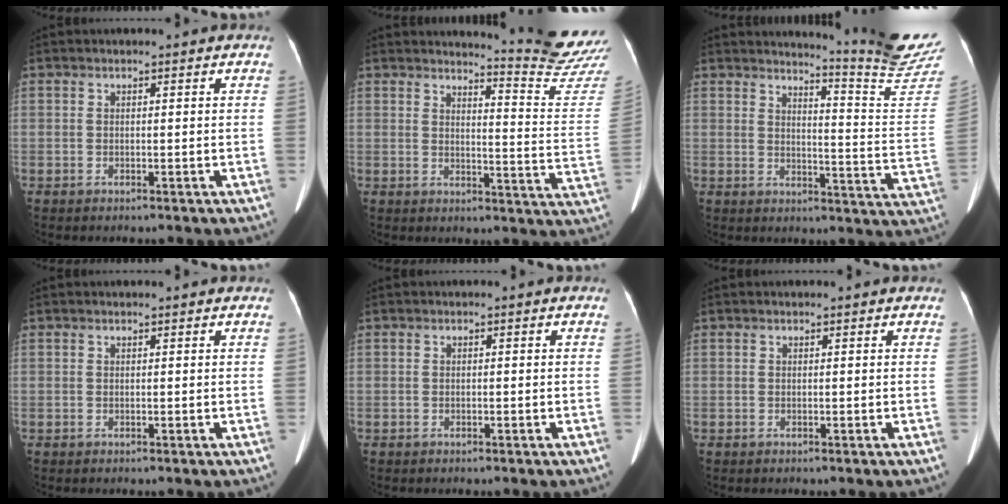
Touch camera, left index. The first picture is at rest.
{"total": 13.1, "force": [12.9, -2.6, 0.6], "torque": [-0.017, -0.144, 0.141]}
{"total": 15.1, "force": [14.4, -2.1, 4.4], "torque": [-0.064, -0.126, 0.161]}
{"total": 0.9, "force": [0.8, 0.0, 0.4], "torque": [-0.009, 0.010, 0.015]}
{"total": 0.0}
{"total": 0.6, "force": [0.6, 0.0, 0.3], "torque": [-0.010, 0.008, 0.011]}